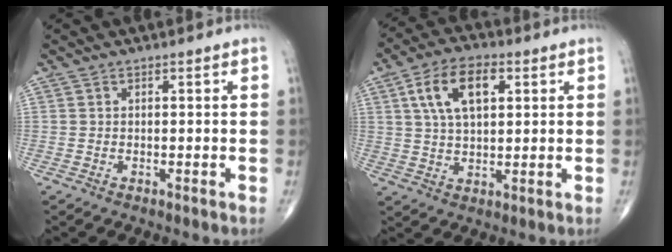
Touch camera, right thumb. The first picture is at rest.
{"total": 10.8, "force": [3.5, 5.6, 8.5], "torque": [-0.147, 0.004, 0.061]}